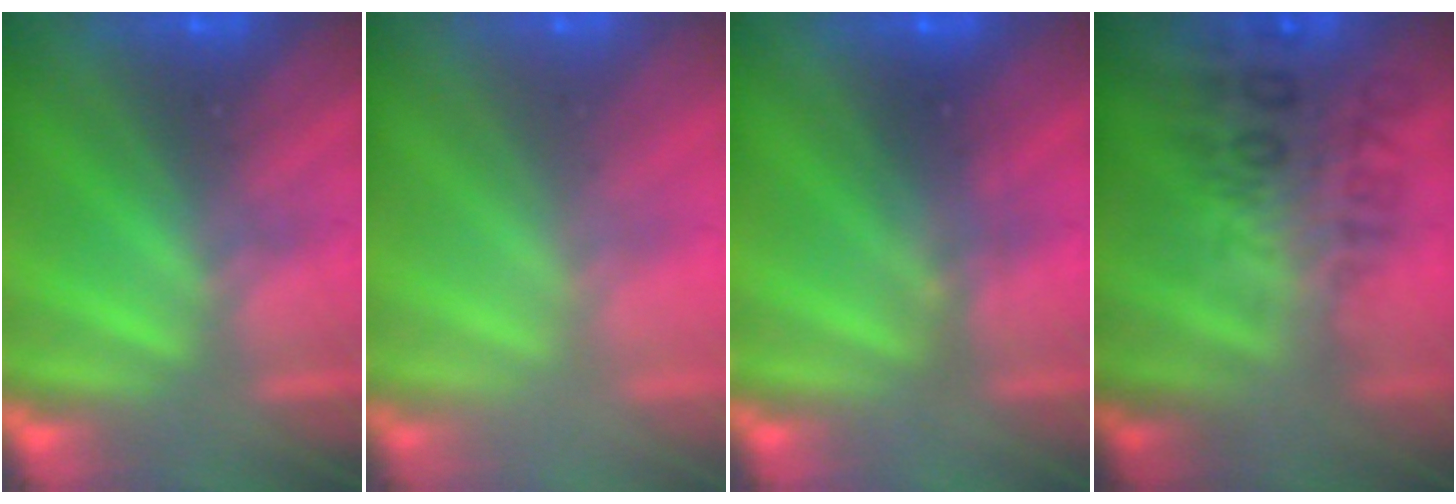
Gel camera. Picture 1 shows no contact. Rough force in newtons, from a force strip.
{"total": 2.4}
{"total": 2.3}
{"total": 2.8}